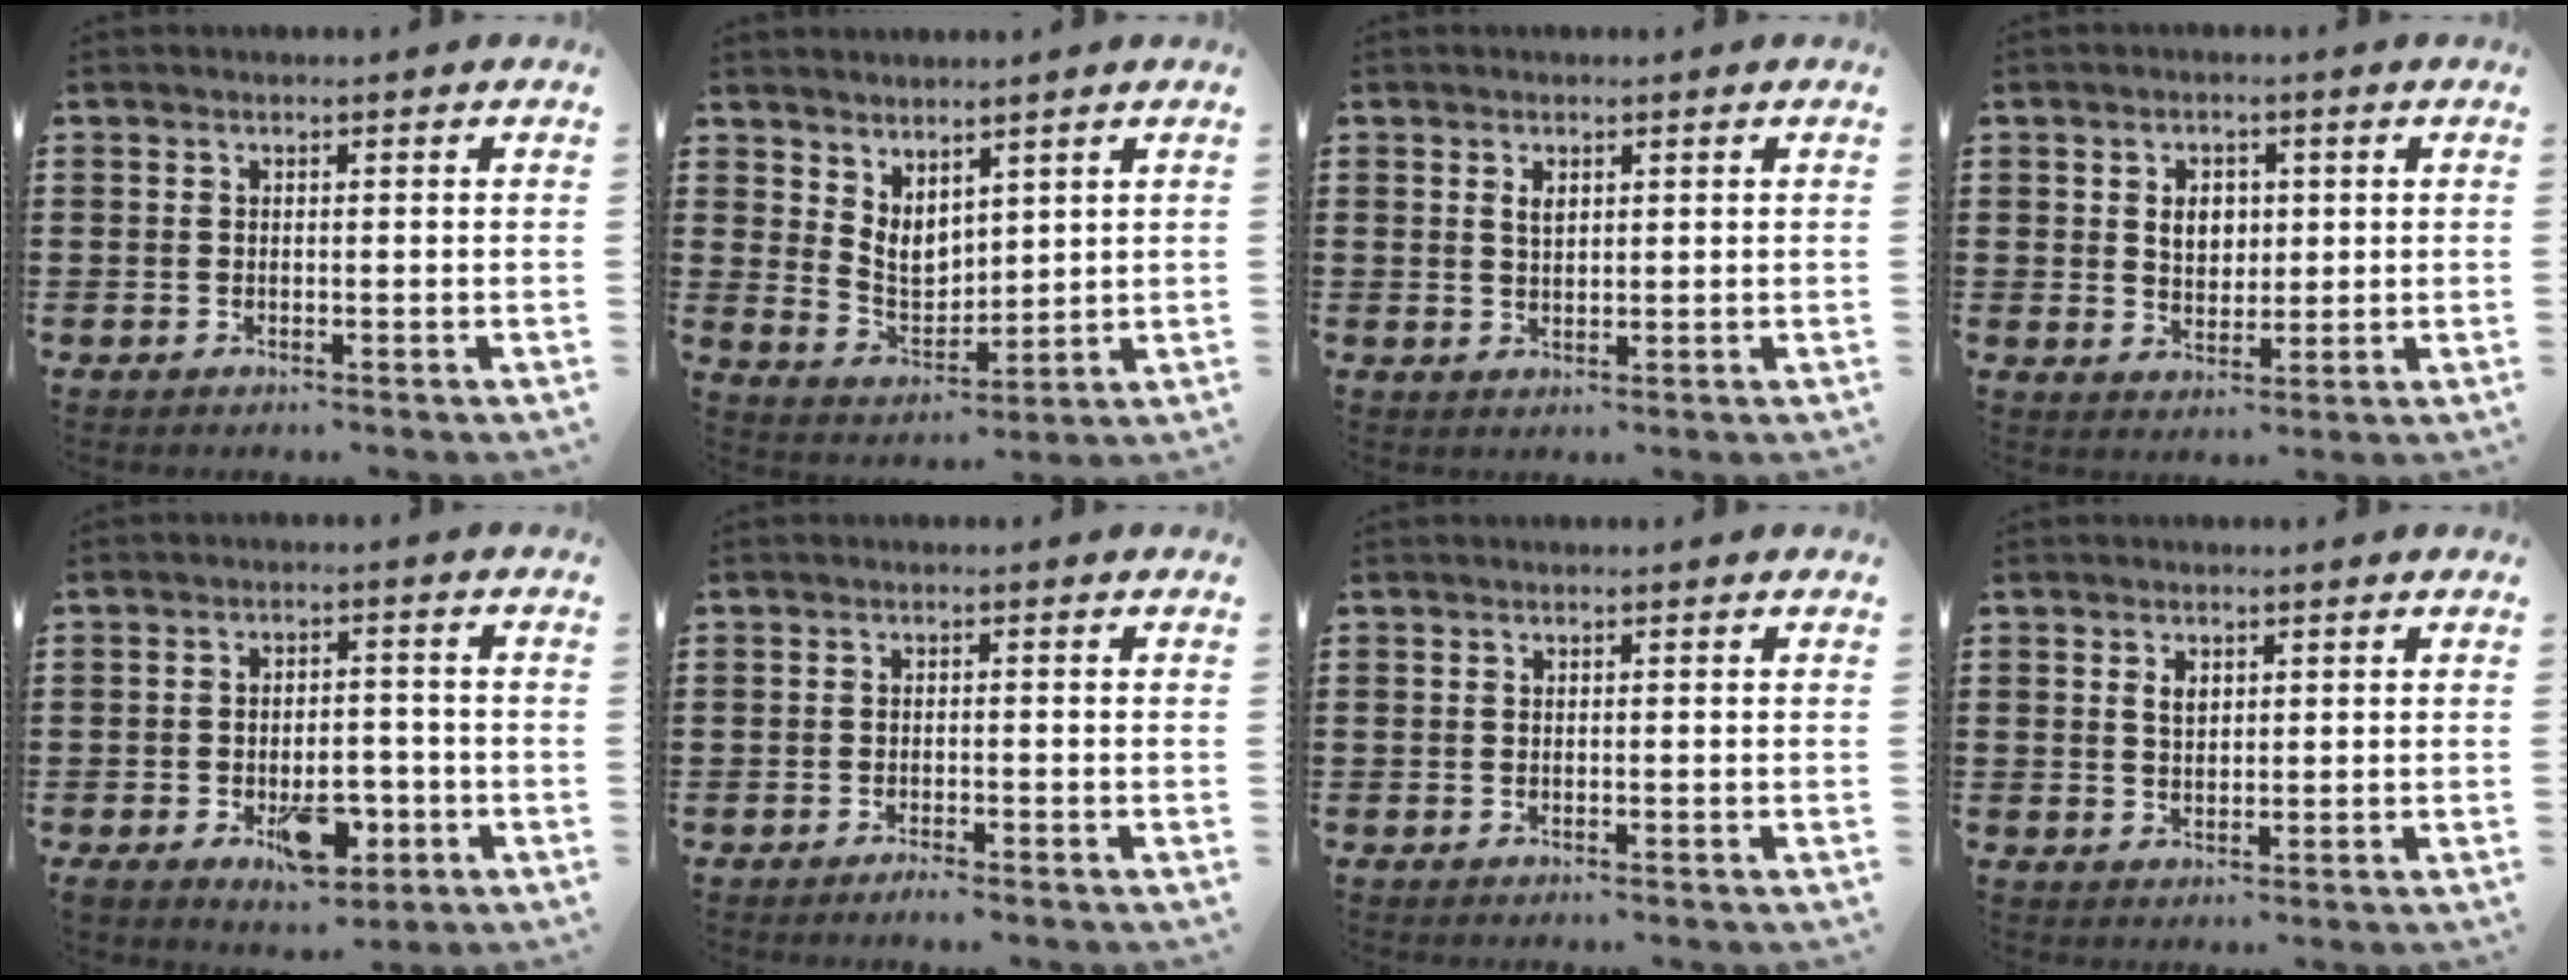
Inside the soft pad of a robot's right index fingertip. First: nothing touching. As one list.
[{"total": 4.8, "force": [3.1, 3.0, 2.2], "torque": [-0.056, -0.006, 0.060]}, {"total": 1.7, "force": [0.8, 0.9, 1.2], "torque": [-0.026, 0.004, 0.015]}, {"total": 4.0, "force": [0.7, 3.0, 2.6], "torque": [-0.044, 0.006, 0.007]}, {"total": 8.3, "force": [-3.3, 4.3, 6.3], "torque": [-0.080, 0.007, -0.051]}, {"total": 1.5, "force": [-1.4, -0.2, 0.4], "torque": [-0.009, -0.003, -0.026]}, {"total": 0.0}, {"total": 1.9, "force": [0.9, 1.1, 1.3], "torque": [-0.028, 0.005, 0.016]}]